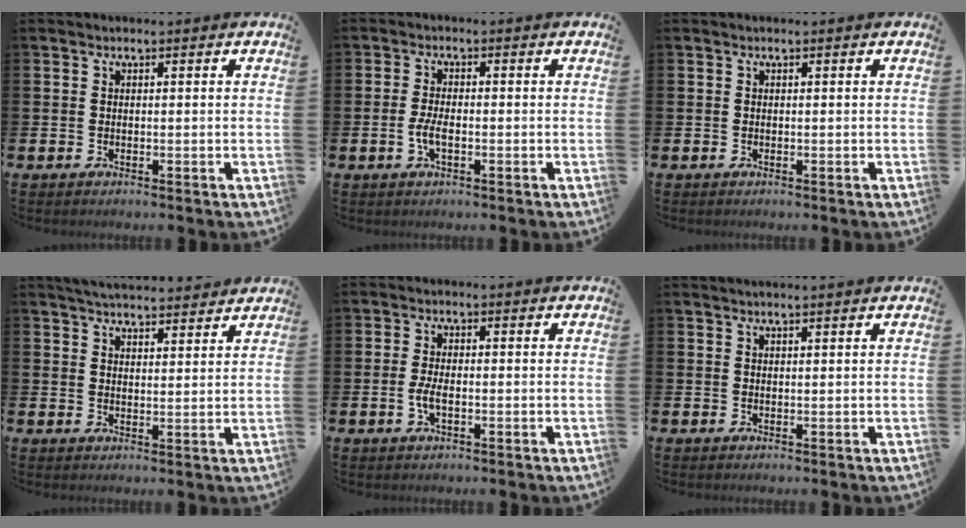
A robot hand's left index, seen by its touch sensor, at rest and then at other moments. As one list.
[{"total": 2.8, "force": [-0.8, 1.1, 2.5], "torque": [-0.042, 0.003, -0.015]}, {"total": 0.0}, {"total": 4.5, "force": [4.5, 0.4, 0.4], "torque": [-0.013, -0.026, 0.079]}, {"total": 2.6, "force": [-0.6, 1.0, 2.3], "torque": [-0.039, 0.001, -0.012]}, {"total": 1.1, "force": [1.0, -0.2, 0.2], "torque": [-0.002, 0.000, 0.019]}]